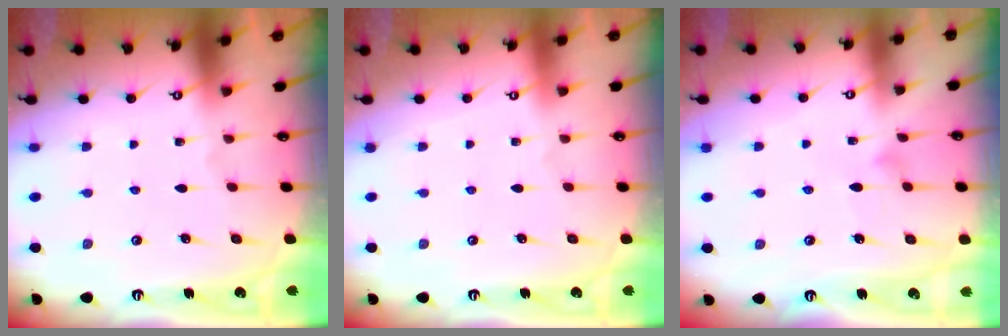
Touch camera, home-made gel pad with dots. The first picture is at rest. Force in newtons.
{"total": 4.0, "press": 4.0, "slide": 0.1}
{"total": 5.9, "press": 5.9, "slide": 0.4}